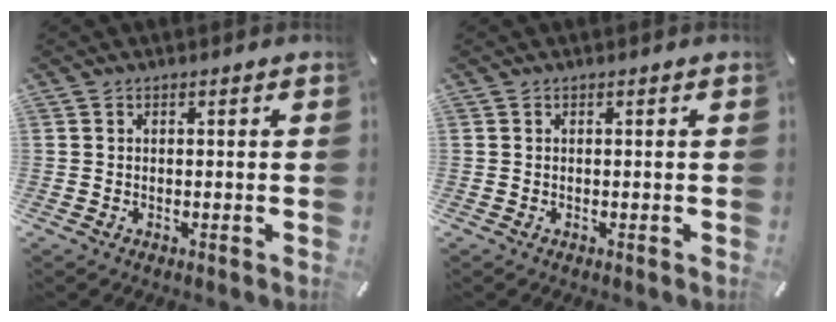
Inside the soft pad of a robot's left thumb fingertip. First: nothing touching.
{"total": 0.0}